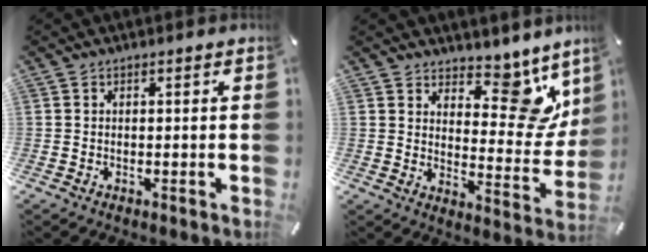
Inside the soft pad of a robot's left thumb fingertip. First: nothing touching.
{"total": 12.1, "force": [8.1, 6.8, 5.9], "torque": [-0.051, -0.086, 0.142]}